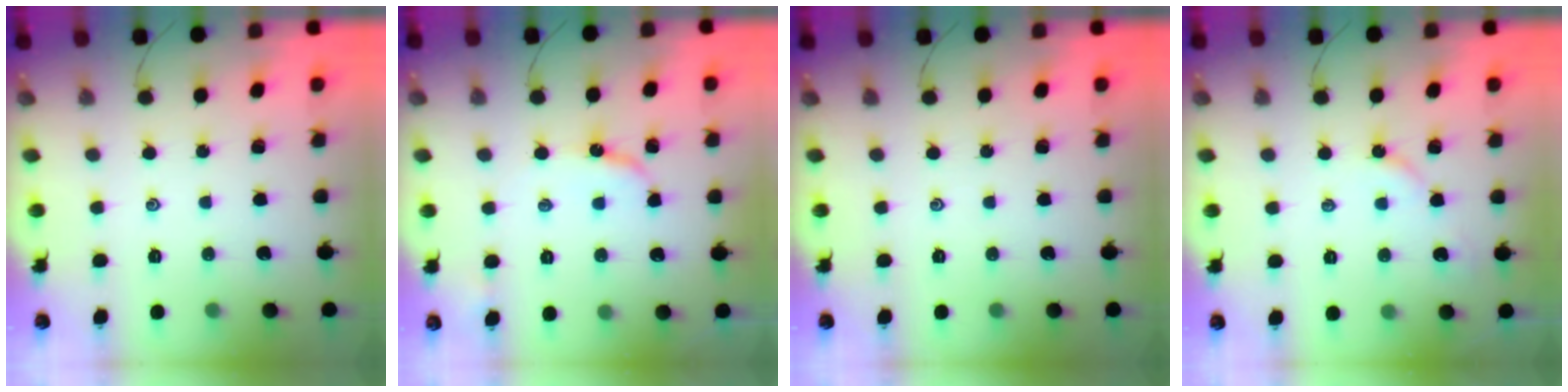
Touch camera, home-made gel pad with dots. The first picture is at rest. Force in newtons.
{"total": 5.2, "press": 5.1, "slide": 0.6}
{"total": 0.0}
{"total": 4.1, "press": 4.0, "slide": 0.5}